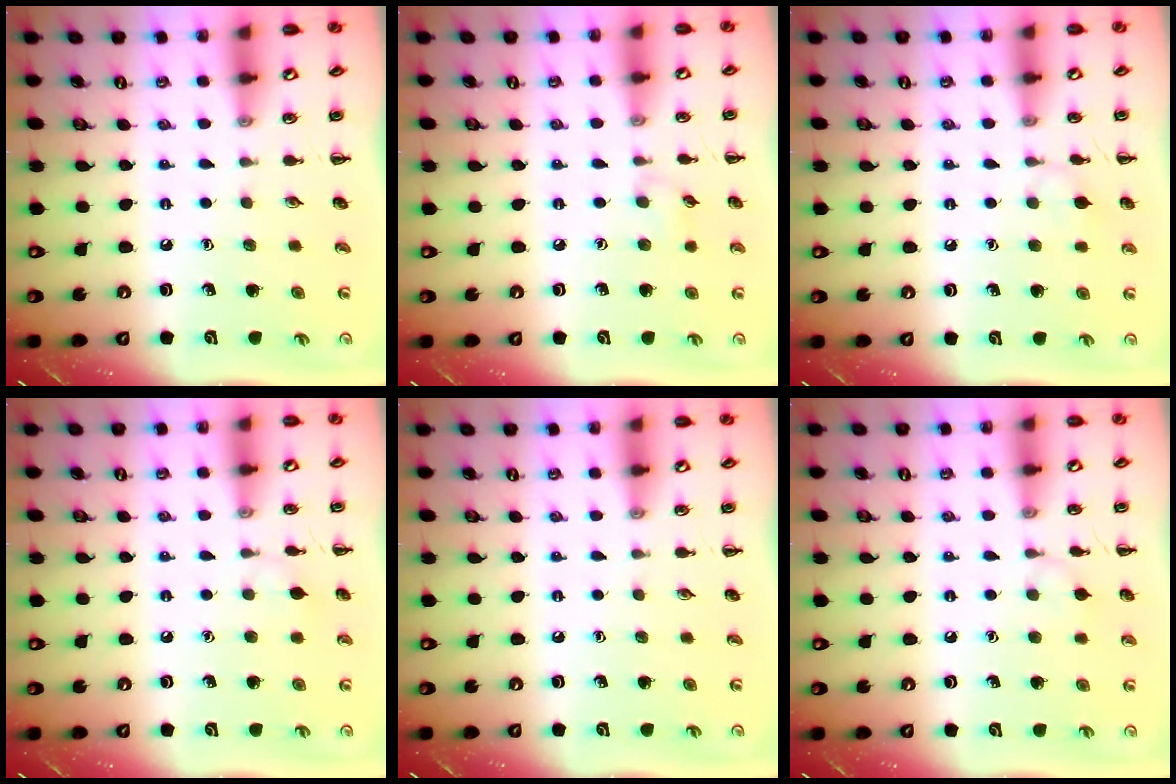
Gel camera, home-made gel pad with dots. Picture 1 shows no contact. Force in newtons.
{"total": 4.4, "press": 4.0, "slide": 1.8}
{"total": 5.7, "press": 5.4, "slide": 1.9}
{"total": 4.3, "press": 3.9, "slide": 1.6}
{"total": 0.0}
{"total": 5.4, "press": 5.1, "slide": 1.6}